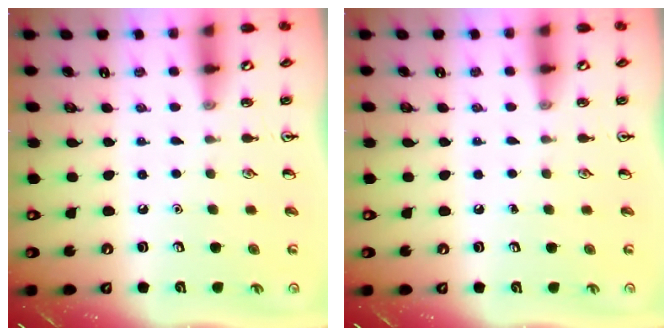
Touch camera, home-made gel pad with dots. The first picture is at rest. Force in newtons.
{"total": 0.0}